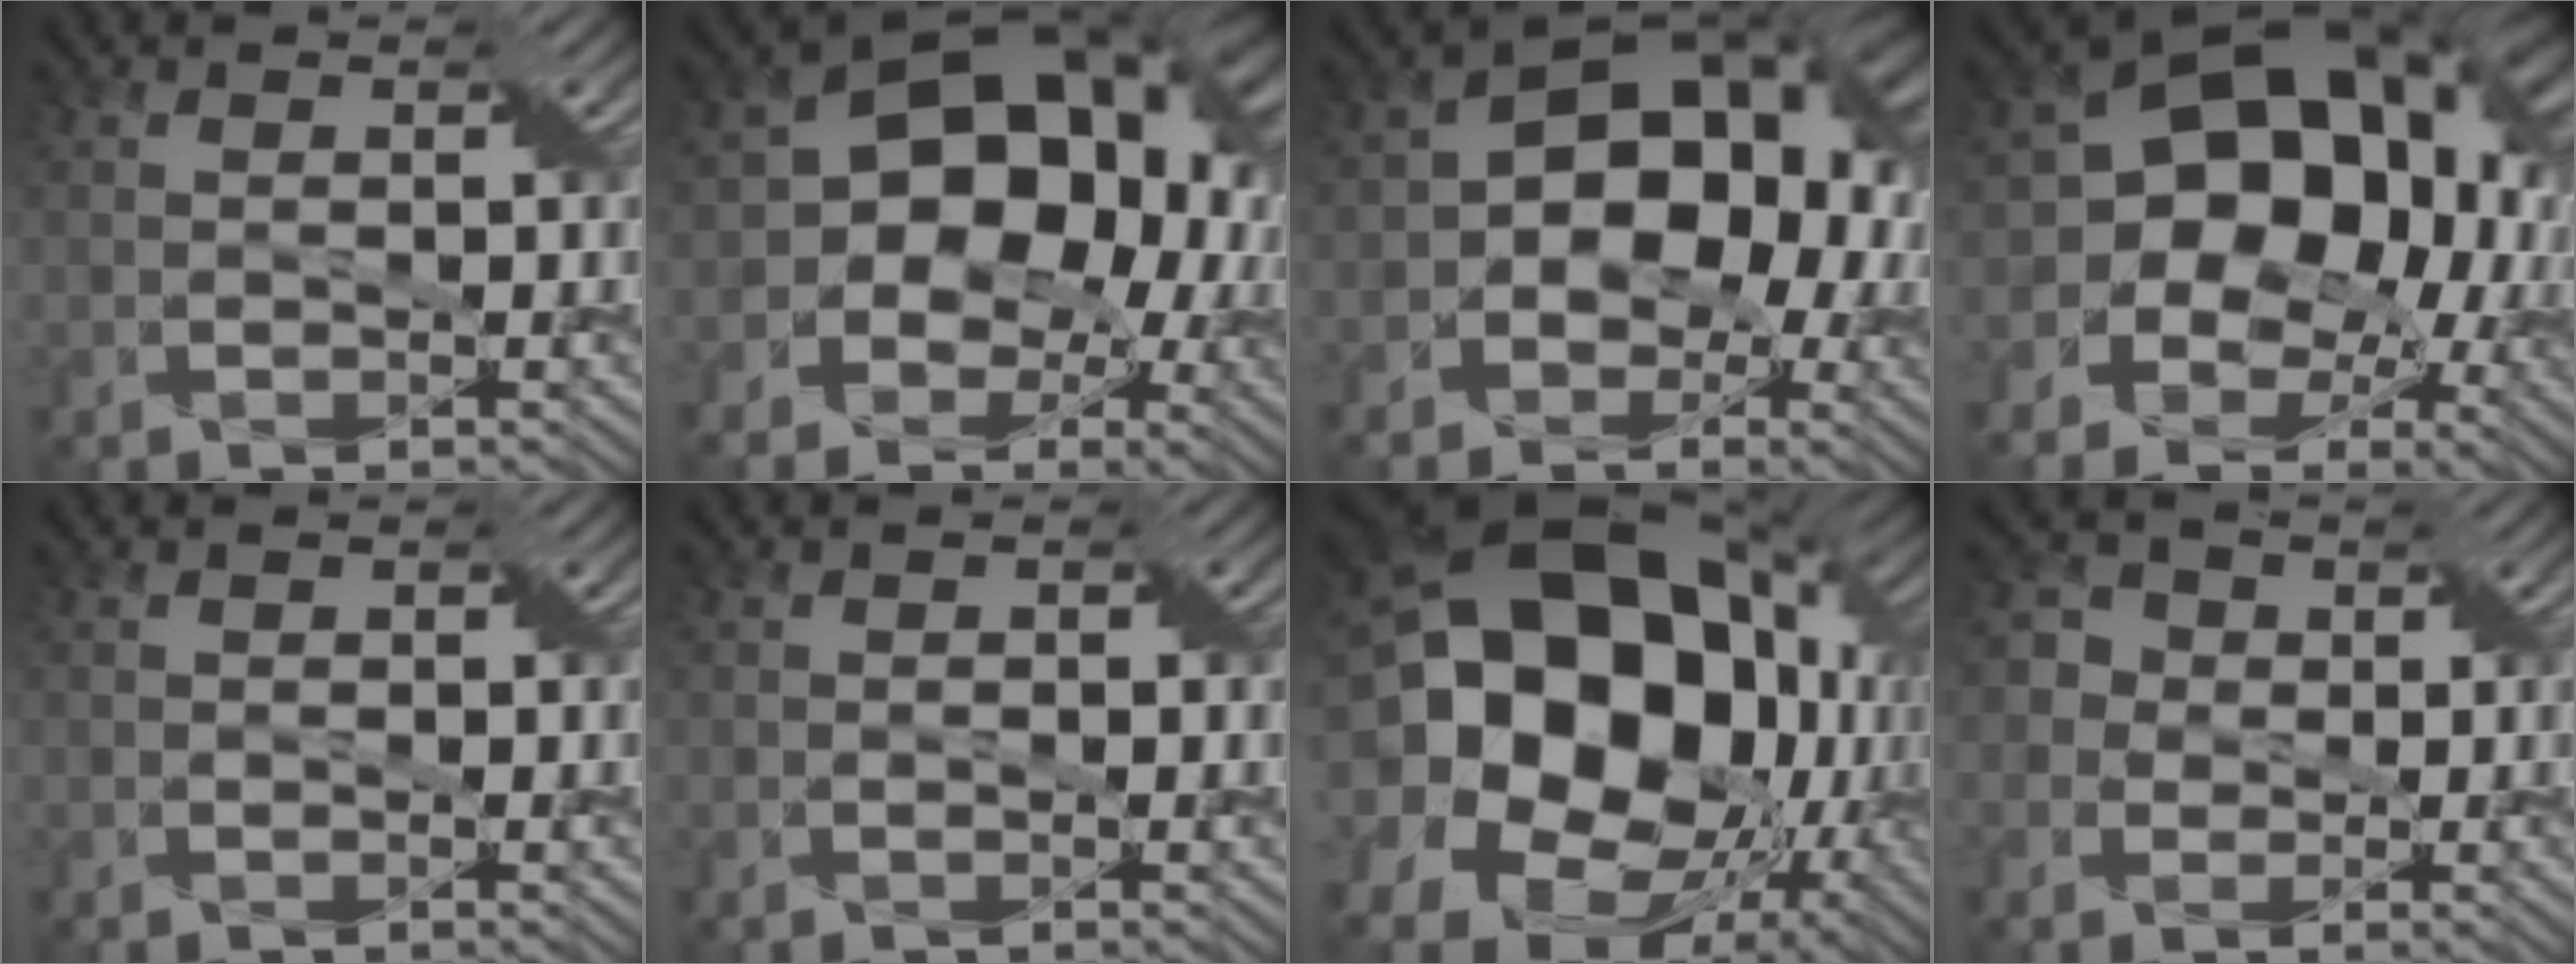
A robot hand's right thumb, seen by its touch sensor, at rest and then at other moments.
{"total": 15.3, "force": [-0.2, 11.6, 10.0], "torque": [-0.140, -0.006, -0.008]}
{"total": 14.4, "force": [-0.9, 10.1, 10.2], "torque": [-0.121, 0.008, -0.026]}
{"total": 17.4, "force": [0.4, 13.4, 11.1], "torque": [-0.175, -0.020, 0.013]}
{"total": 0.8, "force": [-0.1, 0.6, 0.5], "torque": [-0.005, -0.003, -0.002]}
{"total": 1.4, "force": [-0.1, 0.9, 1.0], "torque": [-0.012, 0.000, -0.002]}
{"total": 25.0, "force": [1.7, 19.1, 16.1], "torque": [-0.353, -0.021, 0.016]}
{"total": 3.1, "force": [0.0, 3.0, 0.8], "torque": [-0.021, 0.006, -0.009]}